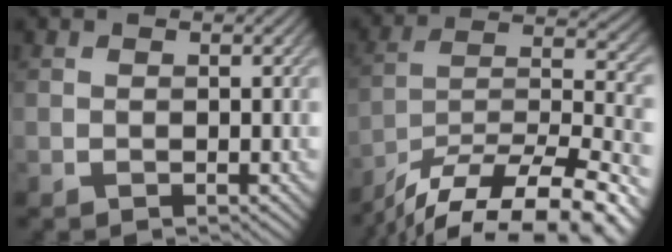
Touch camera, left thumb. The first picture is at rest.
{"total": 15.8, "force": [-12.5, 4.4, 8.5], "torque": [-0.146, -0.014, -0.197]}